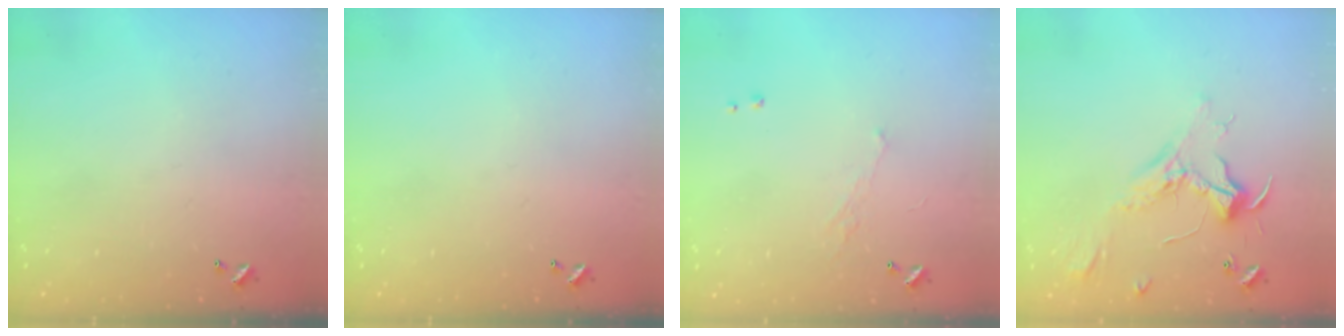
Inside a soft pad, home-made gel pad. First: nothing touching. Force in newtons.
{"total": 0.0}
{"total": 0.7, "press": 0.0, "slide": 0.7}
{"total": 2.3, "press": 2.2, "slide": 0.8}